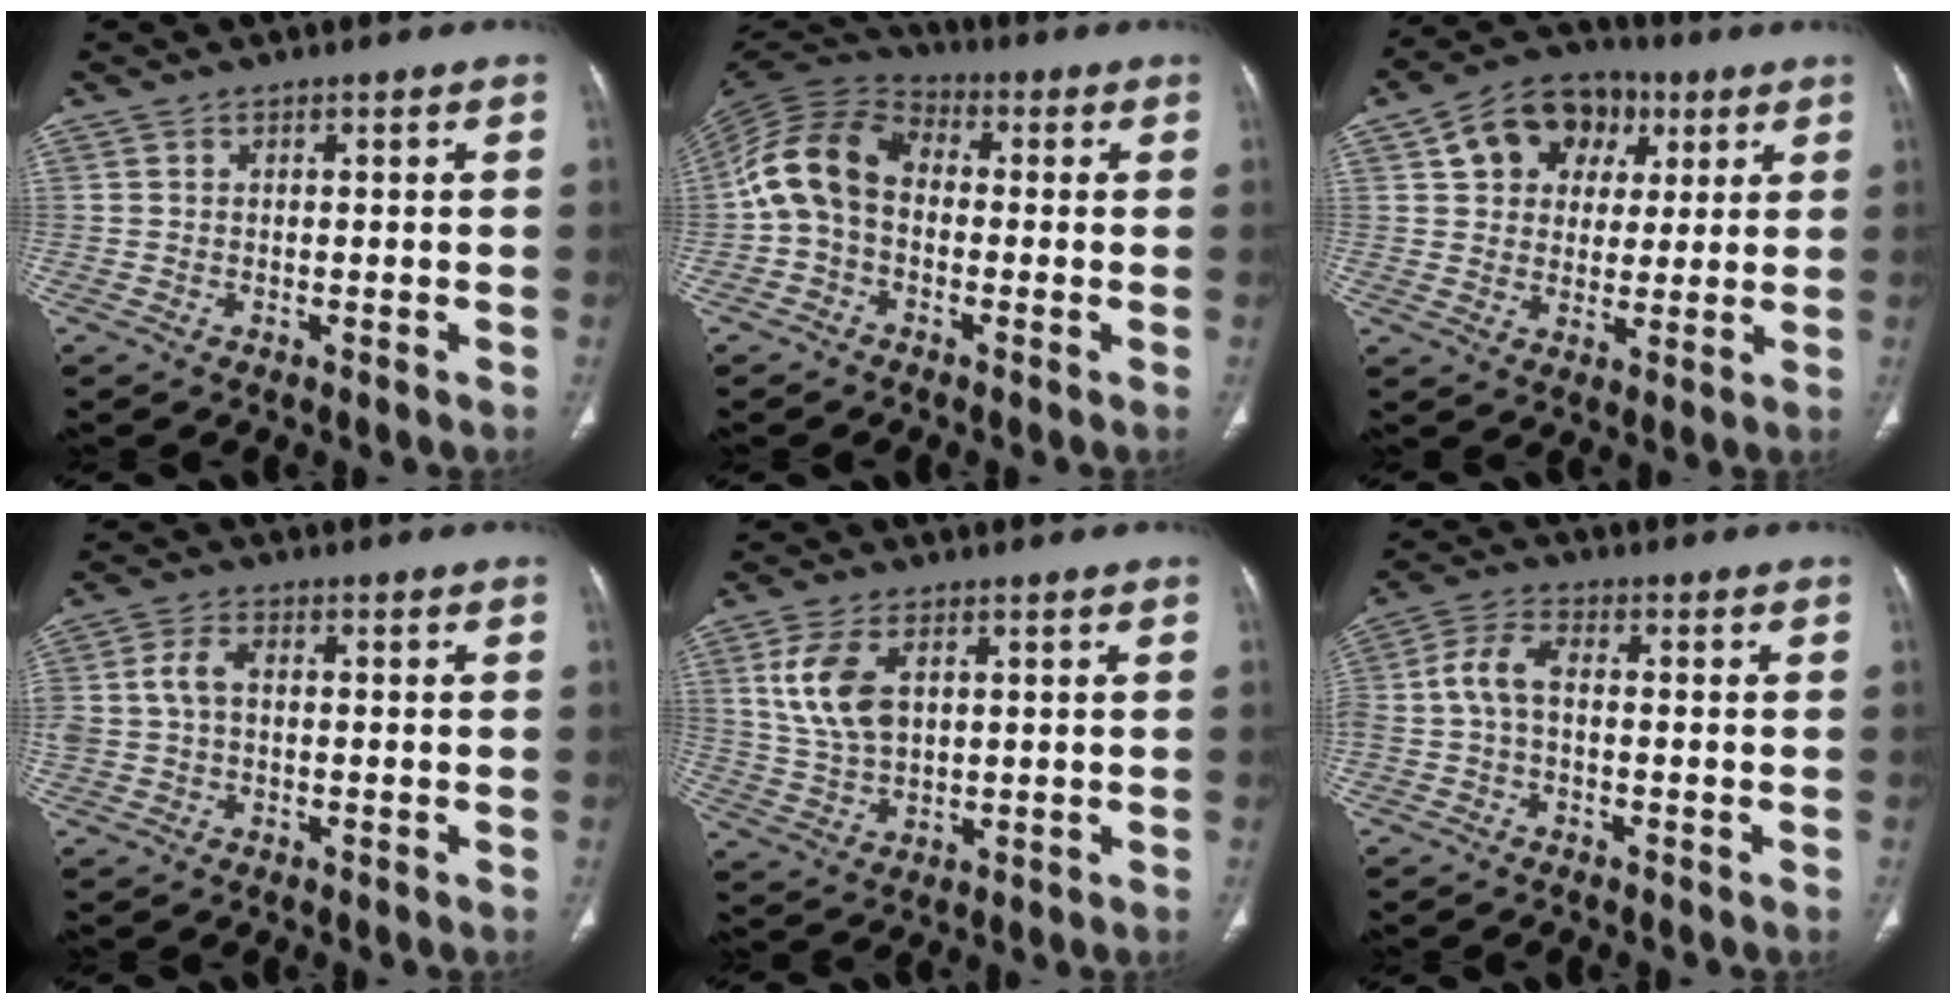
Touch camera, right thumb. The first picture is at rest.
{"total": 11.6, "force": [-0.9, 8.5, 7.9], "torque": [-0.149, 0.033, -0.033]}
{"total": 13.1, "force": [4.9, 10.2, 6.6], "torque": [-0.074, 0.003, 0.074]}
{"total": 4.8, "force": [1.1, 2.7, 3.8], "torque": [-0.095, 0.009, 0.023]}
{"total": 9.3, "force": [2.8, 5.4, 7.1], "torque": [-0.144, -0.004, 0.061]}
{"total": 5.8, "force": [-0.8, 2.9, 5.0], "torque": [-0.113, 0.020, -0.027]}